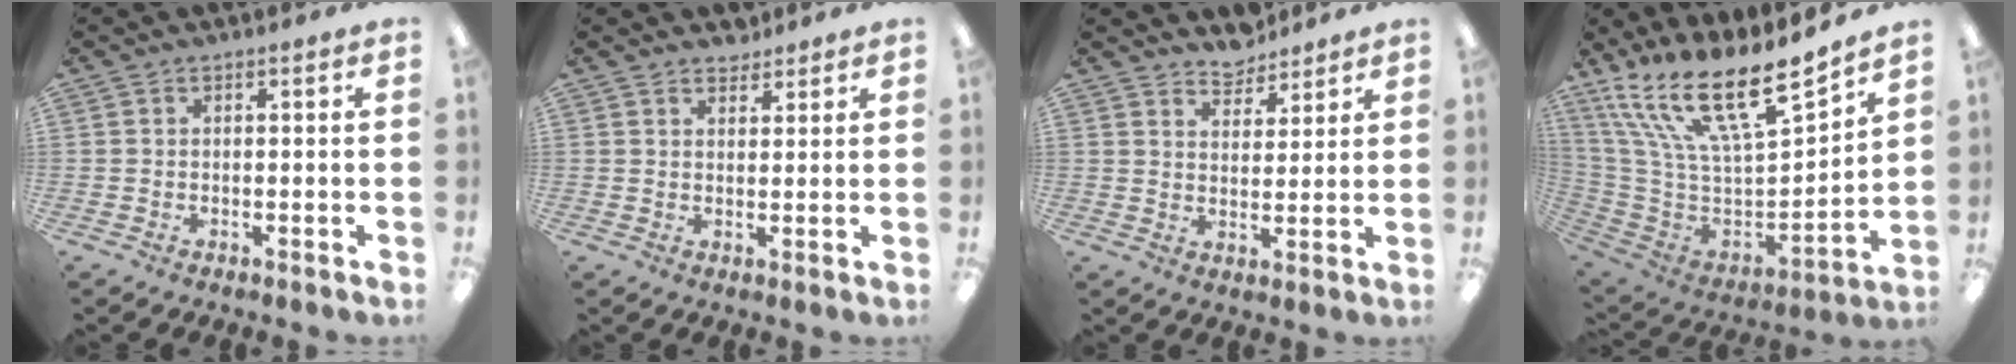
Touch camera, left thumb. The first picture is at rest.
{"total": 2.6, "force": [2.4, 1.0, 0.1], "torque": [0.004, -0.010, 0.045]}
{"total": 5.3, "force": [4.8, 2.1, 0.3], "torque": [0.003, -0.033, 0.087]}
{"total": 20.8, "force": [14.6, 6.6, 13.2], "torque": [-0.234, -0.112, 0.255]}